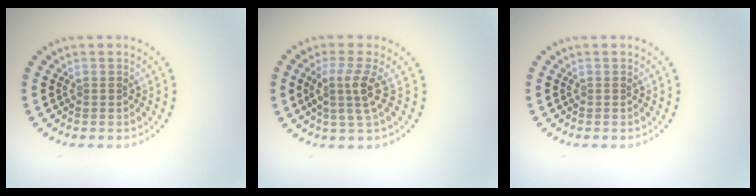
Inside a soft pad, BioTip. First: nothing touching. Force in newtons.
{"total": 3.0, "press": 2.3, "slide": 2.0}
{"total": 0.0}